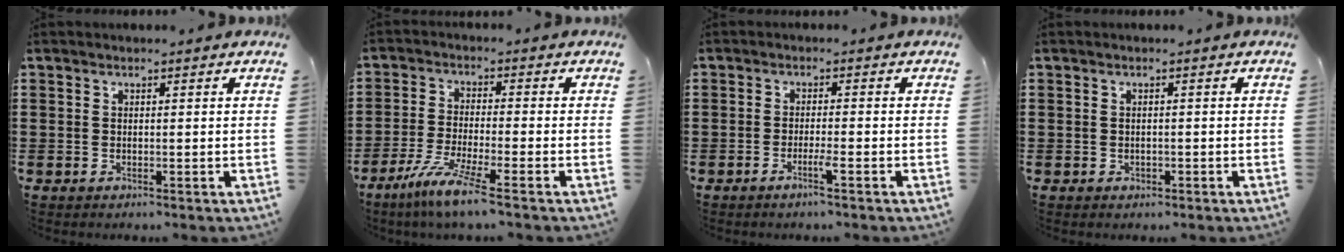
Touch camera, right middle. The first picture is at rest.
{"total": 6.7, "force": [-4.9, 0.0, 4.5], "torque": [-0.099, -0.018, -0.093]}
{"total": 2.2, "force": [-1.4, -0.1, 1.8], "torque": [-0.030, -0.002, -0.026]}
{"total": 0.6, "force": [-0.2, 0.5, 0.2], "torque": [-0.006, 0.000, -0.004]}